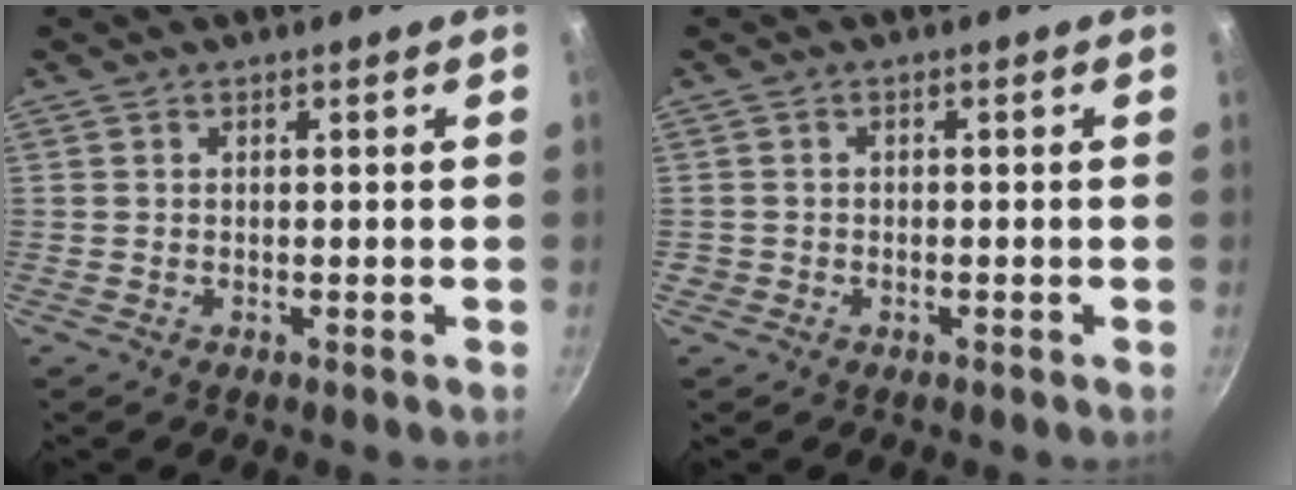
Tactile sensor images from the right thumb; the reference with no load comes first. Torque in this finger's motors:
{"motor_torque": [-0.06, -0.24, 0.05, 0.51, 0.03]}